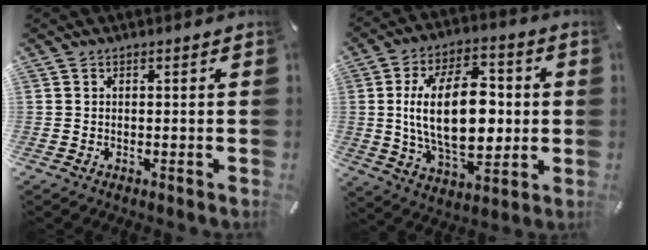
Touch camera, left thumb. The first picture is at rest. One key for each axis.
{"total": 20.8, "fx": 0.8, "fy": 11.9, "fz": 17.0, "tx": -0.323, "ty": -0.002, "tz": 0.007}